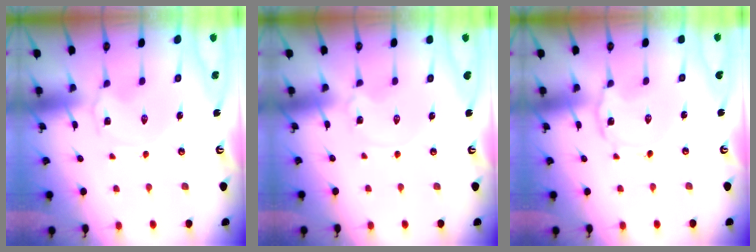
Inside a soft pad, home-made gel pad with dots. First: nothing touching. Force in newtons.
{"total": 1.5, "press": 1.5, "slide": 0.2}
{"total": 2.0, "press": 2.0, "slide": 0.2}